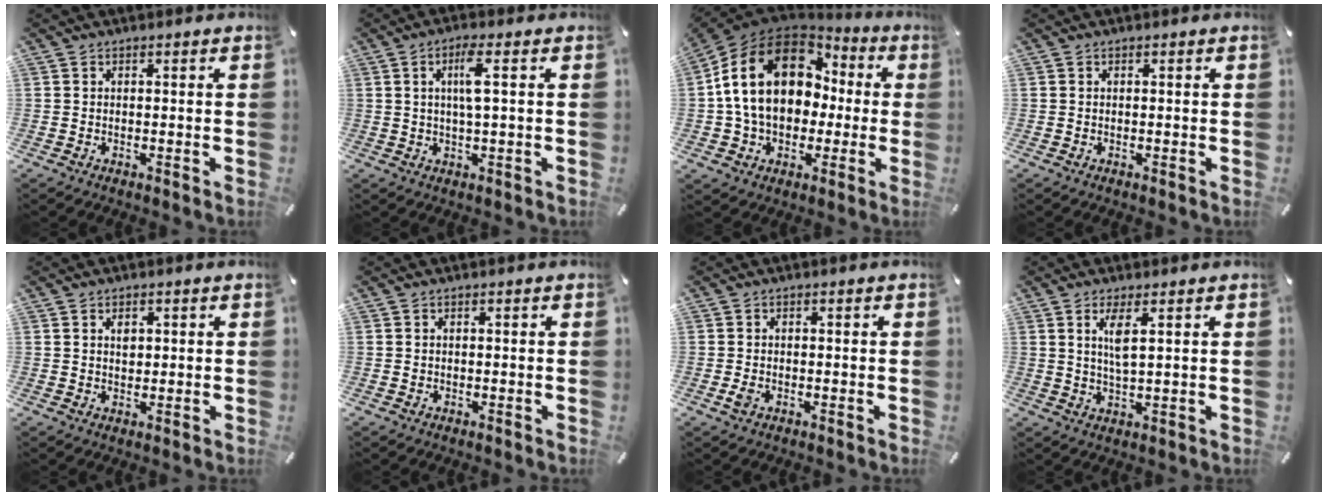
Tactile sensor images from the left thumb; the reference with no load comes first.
{"total": 5.7, "force": [1.2, 1.0, 5.4], "torque": [-0.108, 0.002, 0.017]}
{"total": 19.7, "force": [2.6, 15.1, 12.4], "torque": [-0.257, 0.008, 0.047]}
{"total": 0.0}
{"total": 2.1, "force": [0.6, 1.6, 1.2], "torque": [-0.010, -0.002, 0.007]}
{"total": 0.6, "force": [-0.1, 0.6, 0.2], "torque": [-0.004, 0.003, -0.004]}
{"total": 1.8, "force": [-0.6, 1.3, 1.2], "torque": [-0.027, -0.001, -0.012]}
{"total": 4.7, "force": [1.8, 1.0, 4.2], "torque": [-0.098, -0.003, 0.028]}